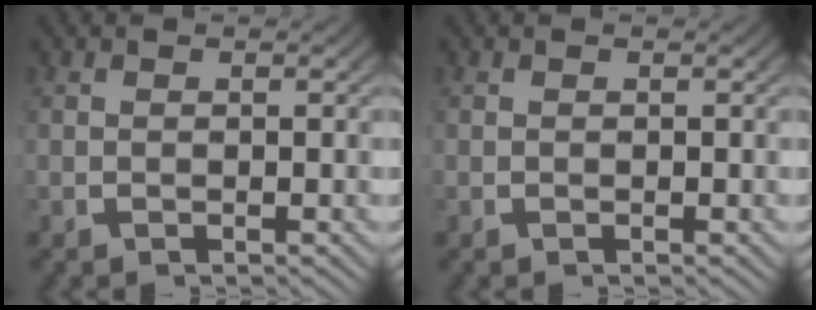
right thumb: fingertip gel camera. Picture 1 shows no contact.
{"total": 0.0}